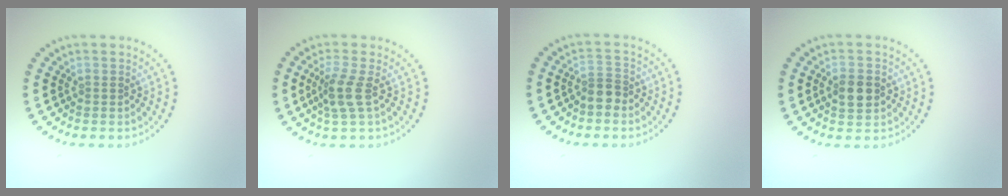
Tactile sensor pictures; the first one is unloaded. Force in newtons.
{"total": 2.6, "press": 2.0, "slide": 1.7}
{"total": 2.1, "press": 1.7, "slide": 1.2}
{"total": 3.1, "press": 3.1, "slide": 0.1}